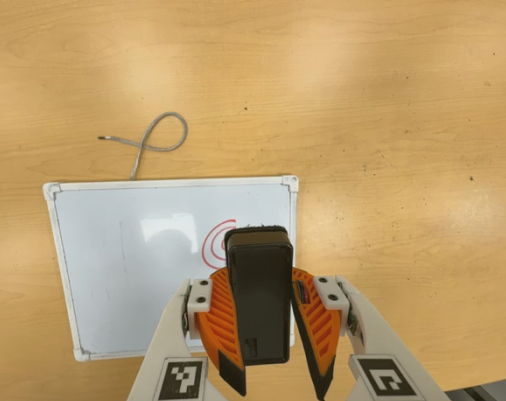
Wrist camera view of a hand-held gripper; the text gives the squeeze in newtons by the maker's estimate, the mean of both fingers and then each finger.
{"total": 11.8, "left": 11.0, "right": 12.5}